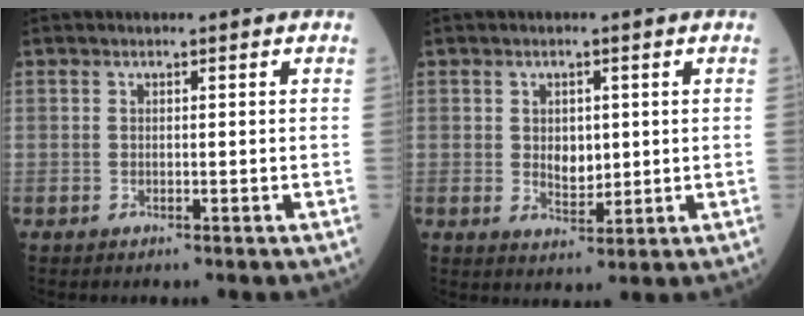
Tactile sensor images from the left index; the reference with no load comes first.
{"total": 3.5, "force": [0.5, 2.3, 2.6], "torque": [-0.037, 0.000, 0.016]}